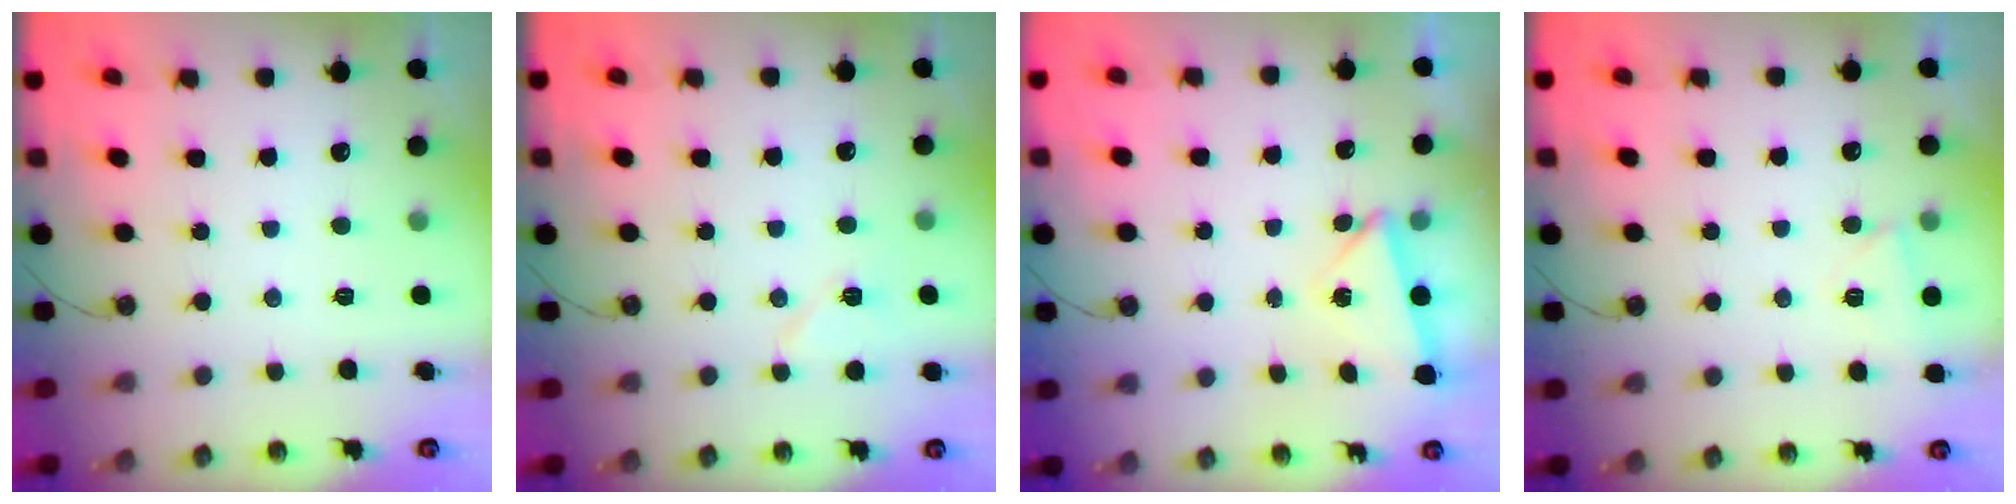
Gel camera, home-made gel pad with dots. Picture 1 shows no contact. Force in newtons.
{"total": 6.5, "press": 6.4, "slide": 1.0}
{"total": 2.9, "press": 2.7, "slide": 1.2}
{"total": 3.1, "press": 2.9, "slide": 1.1}